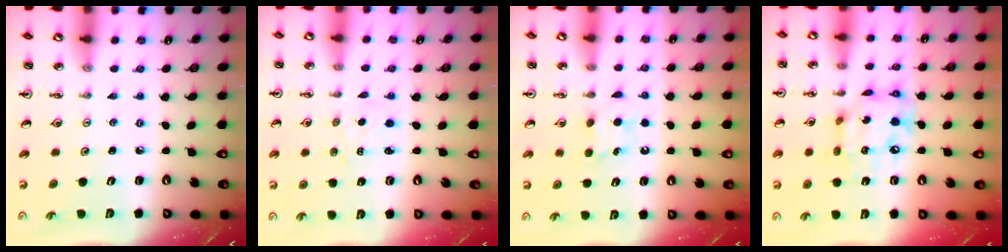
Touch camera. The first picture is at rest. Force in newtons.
{"total": 1.3, "press": 1.3, "slide": 0.2}
{"total": 5.8, "press": 5.7, "slide": 1.0}
{"total": 13.3, "press": 13.2, "slide": 1.4}